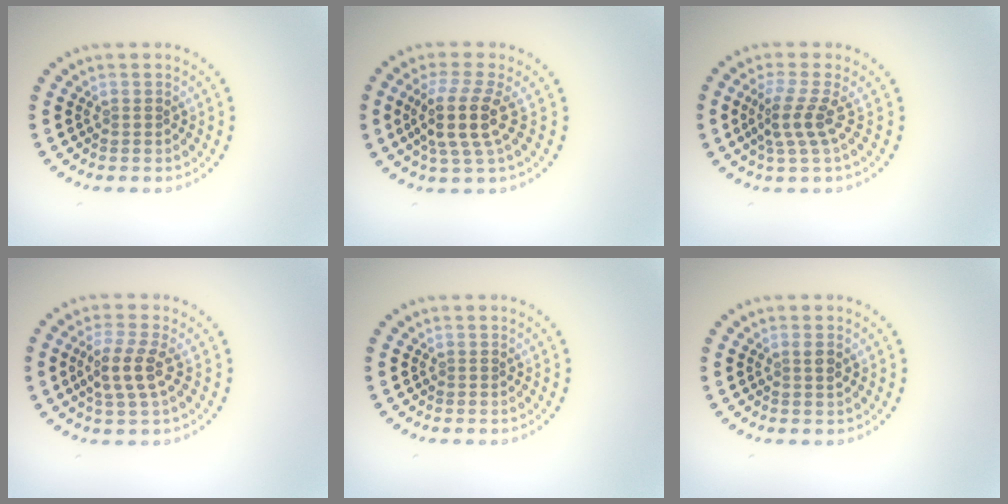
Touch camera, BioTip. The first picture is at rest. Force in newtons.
{"total": 4.2, "press": 3.3, "slide": 2.7}
{"total": 2.7, "press": 1.9, "slide": 1.9}
{"total": 2.9, "press": 2.5, "slide": 1.4}
{"total": 0.0}
{"total": 0.9, "press": 0.8, "slide": 0.5}